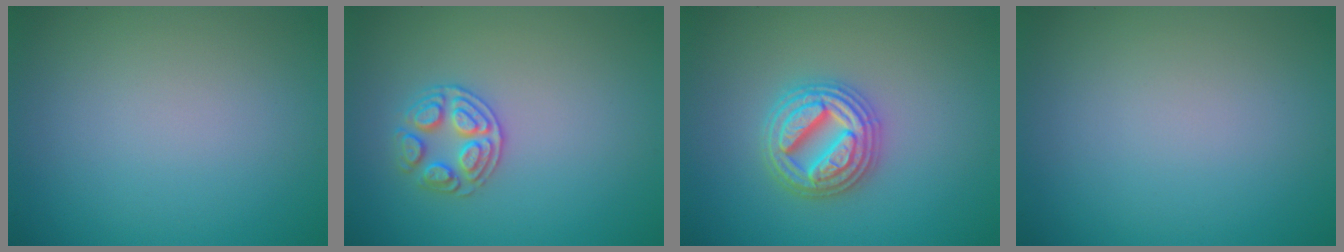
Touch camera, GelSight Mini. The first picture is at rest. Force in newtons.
{"total": 2.6, "press": 2.6, "slide": 0.4}
{"total": 4.9, "press": 4.9, "slide": 0.6}
{"total": 0.0}